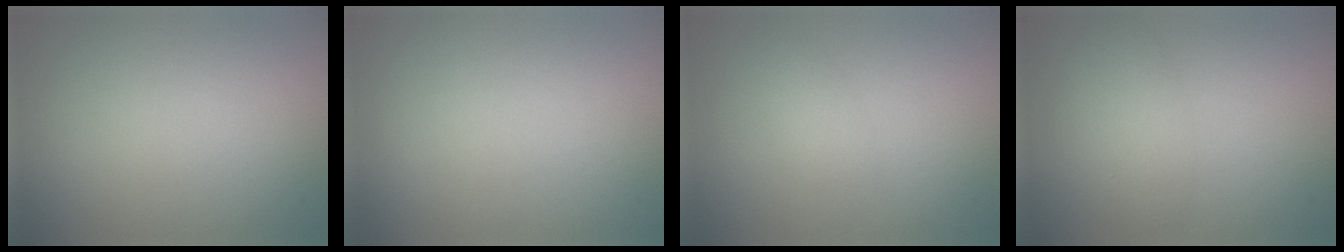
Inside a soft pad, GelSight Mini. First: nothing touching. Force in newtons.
{"total": 0.0}
{"total": 1.1, "press": 1.1, "slide": 0.0}
{"total": 2.5, "press": 2.5, "slide": 0.1}